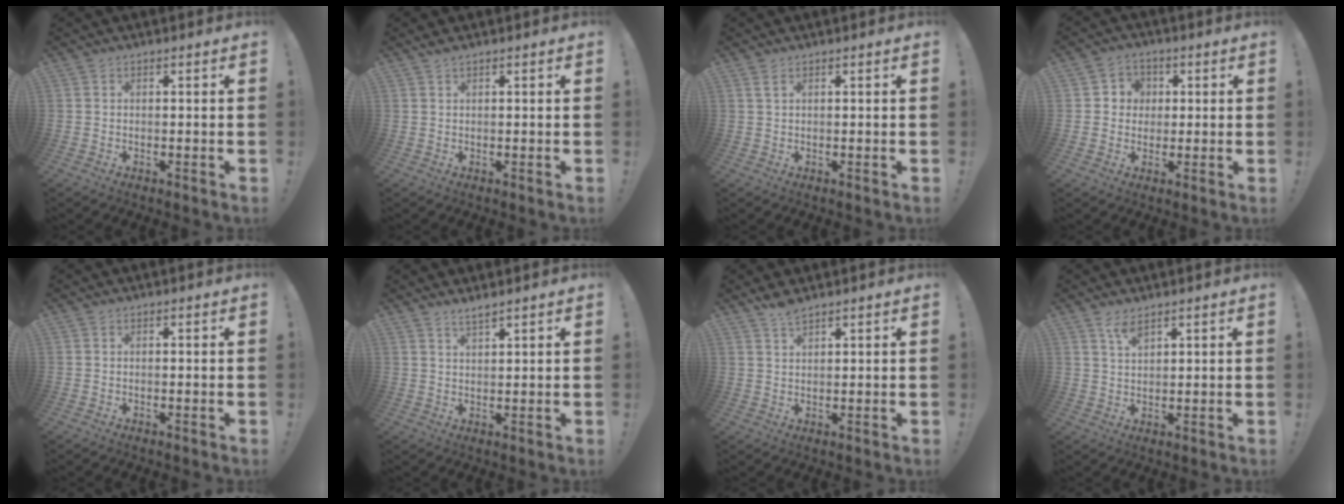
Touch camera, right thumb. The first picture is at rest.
{"total": 1.2, "force": [0.9, 0.1, 0.8], "torque": [-0.016, 0.000, 0.018]}
{"total": 1.8, "force": [0.9, 0.4, 1.4], "torque": [-0.030, 0.001, 0.016]}
{"total": 5.3, "force": [0.1, 5.2, 1.1], "torque": [-0.024, 0.007, 0.004]}
{"total": 0.0}
{"total": 2.8, "force": [2.4, 0.2, 1.3], "torque": [-0.026, -0.014, 0.043]}
{"total": 3.5, "force": [2.9, 0.8, 1.8], "torque": [-0.023, -0.020, 0.050]}
{"total": 4.1, "force": [2.9, 1.3, 2.5], "torque": [-0.040, -0.015, 0.050]}